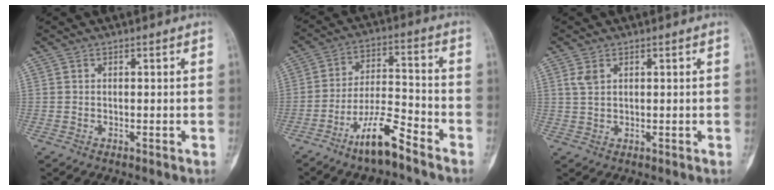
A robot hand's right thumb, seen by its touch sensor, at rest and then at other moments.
{"total": 10.3, "force": [-7.3, 2.3, 6.9], "torque": [-0.125, 0.055, -0.136]}
{"total": 2.3, "force": [1.1, 1.3, 1.6], "torque": [-0.034, 0.003, 0.029]}